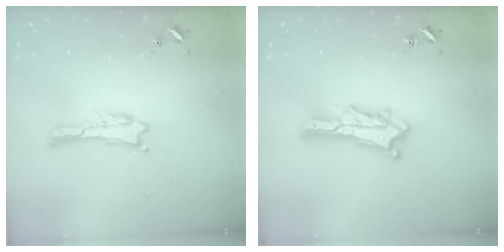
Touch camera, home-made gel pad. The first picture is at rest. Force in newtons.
{"total": 5.6, "press": 5.6, "slide": 0.6}